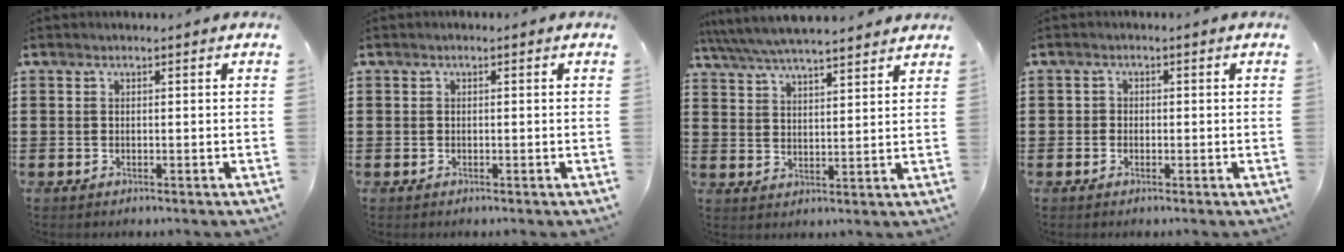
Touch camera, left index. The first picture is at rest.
{"total": 0.0}
{"total": 5.9, "force": [5.6, 0.5, 1.9], "torque": [-0.058, -0.021, 0.100]}
{"total": 1.0, "force": [-0.4, 0.9, 0.2], "torque": [-0.007, 0.004, -0.009]}